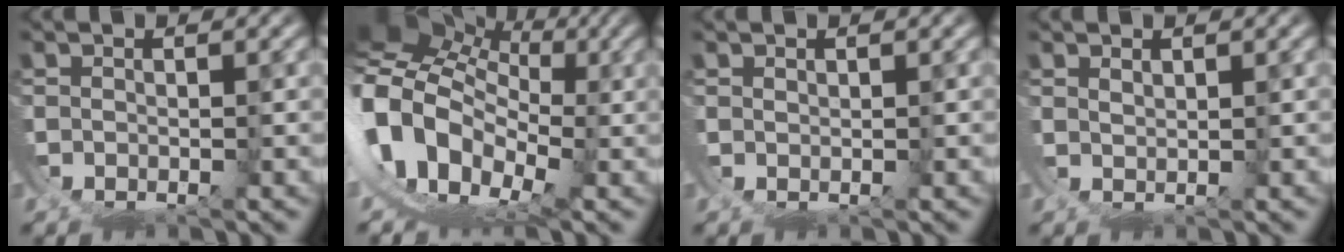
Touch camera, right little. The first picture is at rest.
{"total": 14.1, "force": [1.7, 11.4, 8.2], "torque": [-0.192, -0.018, 0.019]}
{"total": 1.0, "force": [0.8, -0.4, -0.3], "torque": [0.012, 0.002, 0.013]}
{"total": 1.7, "force": [1.6, -0.5, -0.4], "torque": [0.008, 0.001, 0.028]}